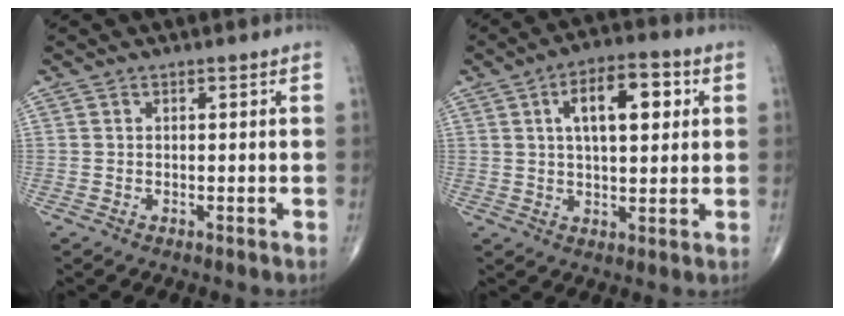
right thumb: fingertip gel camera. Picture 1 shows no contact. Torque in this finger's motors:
{"motor_torque": [0.22, 2.34, 1.22, 0.44, 0.07]}